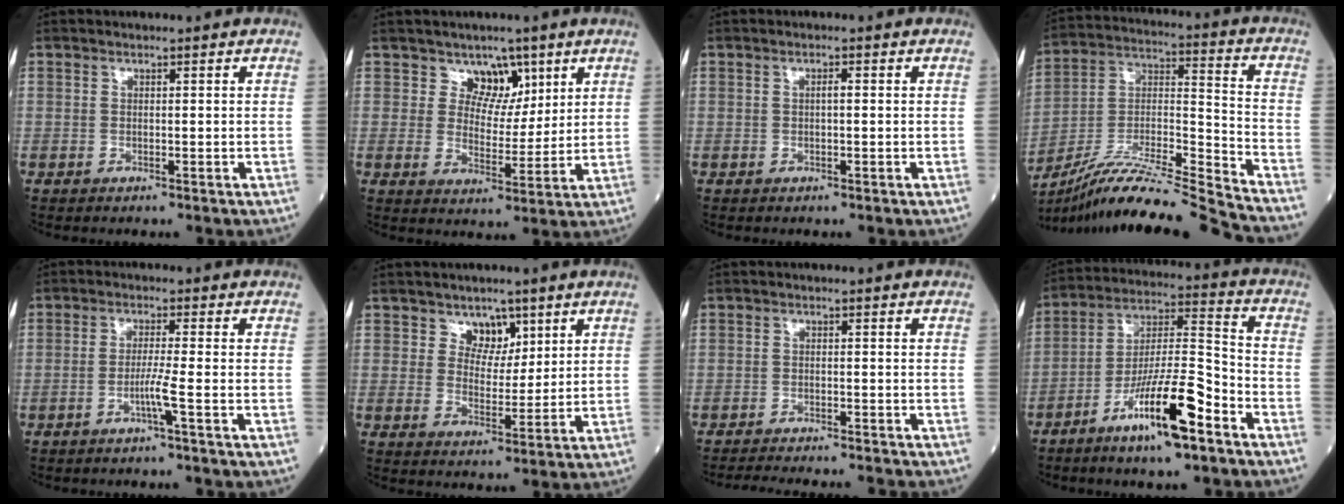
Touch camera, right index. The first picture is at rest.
{"total": 5.2, "force": [3.5, 3.6, 1.4], "torque": [-0.013, -0.003, 0.060]}
{"total": 0.9, "force": [0.1, 0.0, 0.9], "torque": [-0.020, -0.001, 0.002]}
{"total": 21.7, "force": [-19.8, -1.7, 8.8], "torque": [-0.183, -0.016, -0.343]}
{"total": 3.2, "force": [-1.4, -1.0, 2.7], "torque": [-0.053, -0.004, -0.030]}
{"total": 4.3, "force": [2.9, 2.9, 1.5], "torque": [-0.017, -0.004, 0.050]}
{"total": 11.5, "force": [-10.8, 0.6, 3.7], "torque": [-0.052, -0.013, -0.143]}
{"total": 14.1, "force": [-7.9, 1.7, 11.6], "torque": [-0.212, -0.005, -0.140]}